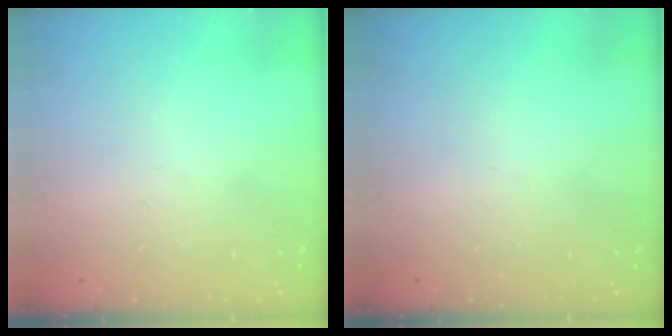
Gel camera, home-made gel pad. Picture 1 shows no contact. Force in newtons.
{"total": 0.0}